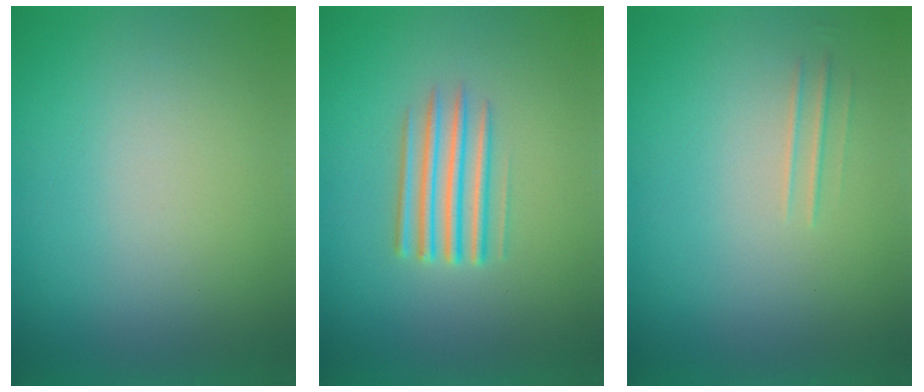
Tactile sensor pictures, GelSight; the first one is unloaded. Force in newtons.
{"total": 3.6}
{"total": 1.8}